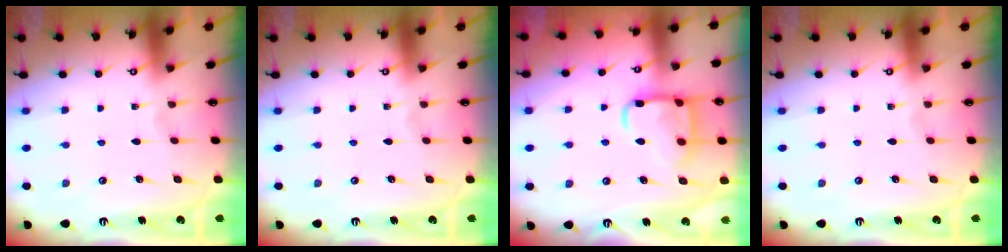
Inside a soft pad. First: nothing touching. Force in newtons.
{"total": 0.0}
{"total": 14.1, "press": 14.1, "slide": 1.5}
{"total": 0.0}